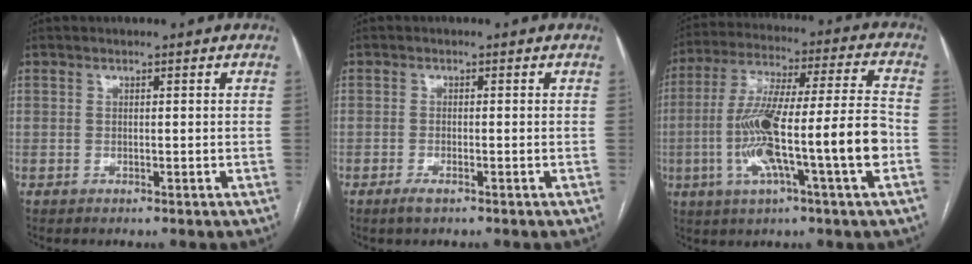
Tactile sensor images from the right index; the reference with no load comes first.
{"total": 1.8, "force": [-1.2, 0.3, 1.2], "torque": [-0.028, -0.003, -0.021]}
{"total": 18.2, "force": [-4.3, 0.5, 17.7], "torque": [-0.325, 0.008, -0.075]}